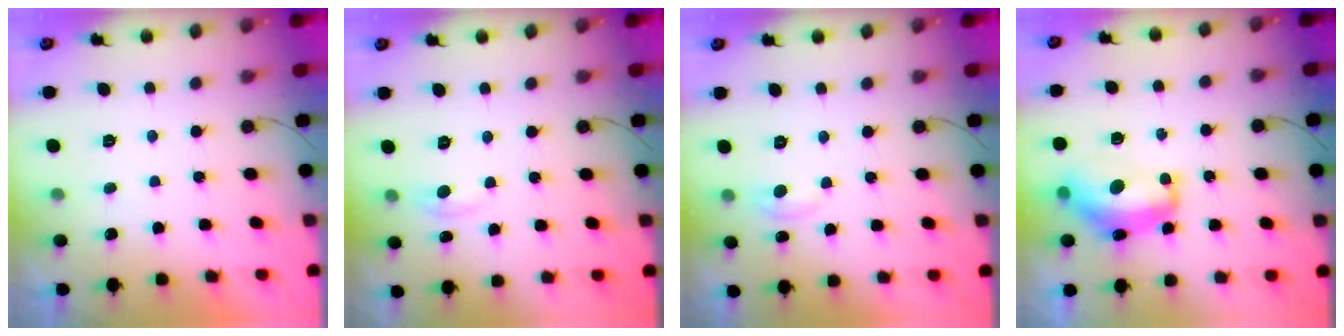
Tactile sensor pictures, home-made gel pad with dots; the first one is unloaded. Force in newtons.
{"total": 3.1, "press": 3.1, "slide": 0.5}
{"total": 5.9, "press": 5.8, "slide": 0.8}
{"total": 14.4, "press": 14.4, "slide": 1.3}